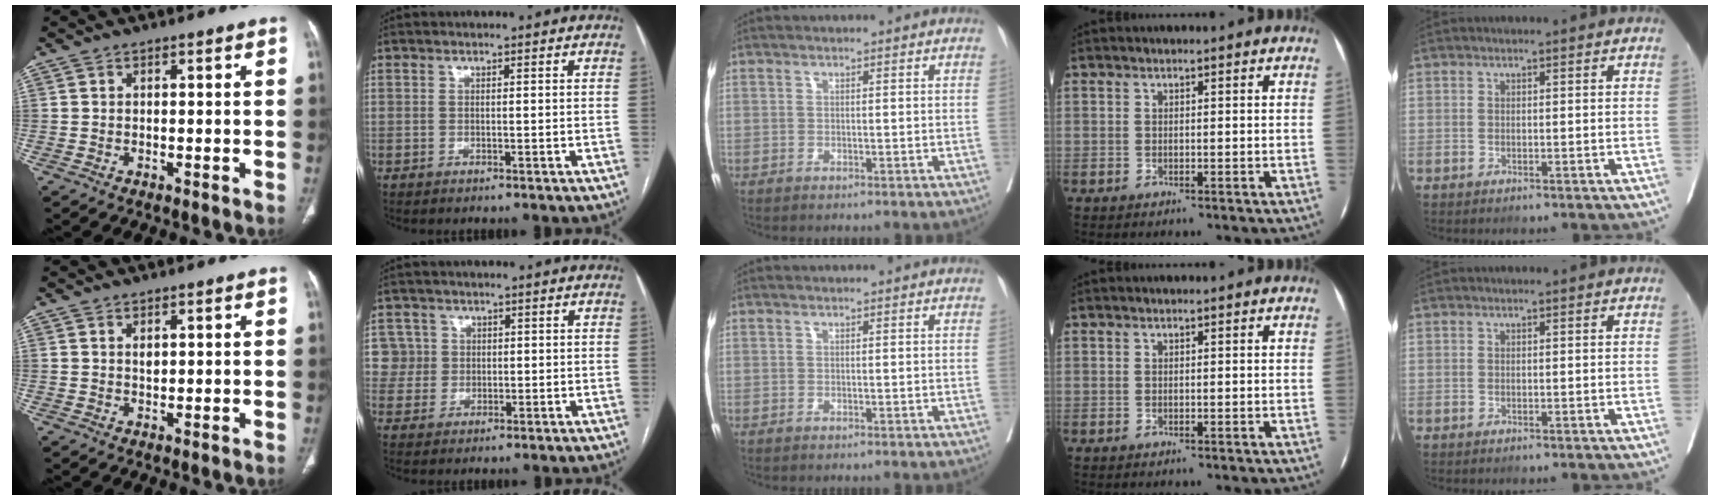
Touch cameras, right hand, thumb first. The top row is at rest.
{"thumb": {"total": 1.2, "force": [0.5, 0.7, 0.8], "torque": [-0.010, -0.001, 0.012]}, "index": {"total": 4.8, "force": [0.9, 4.7, -0.4], "torque": [0.025, 0.016, 0.018]}}